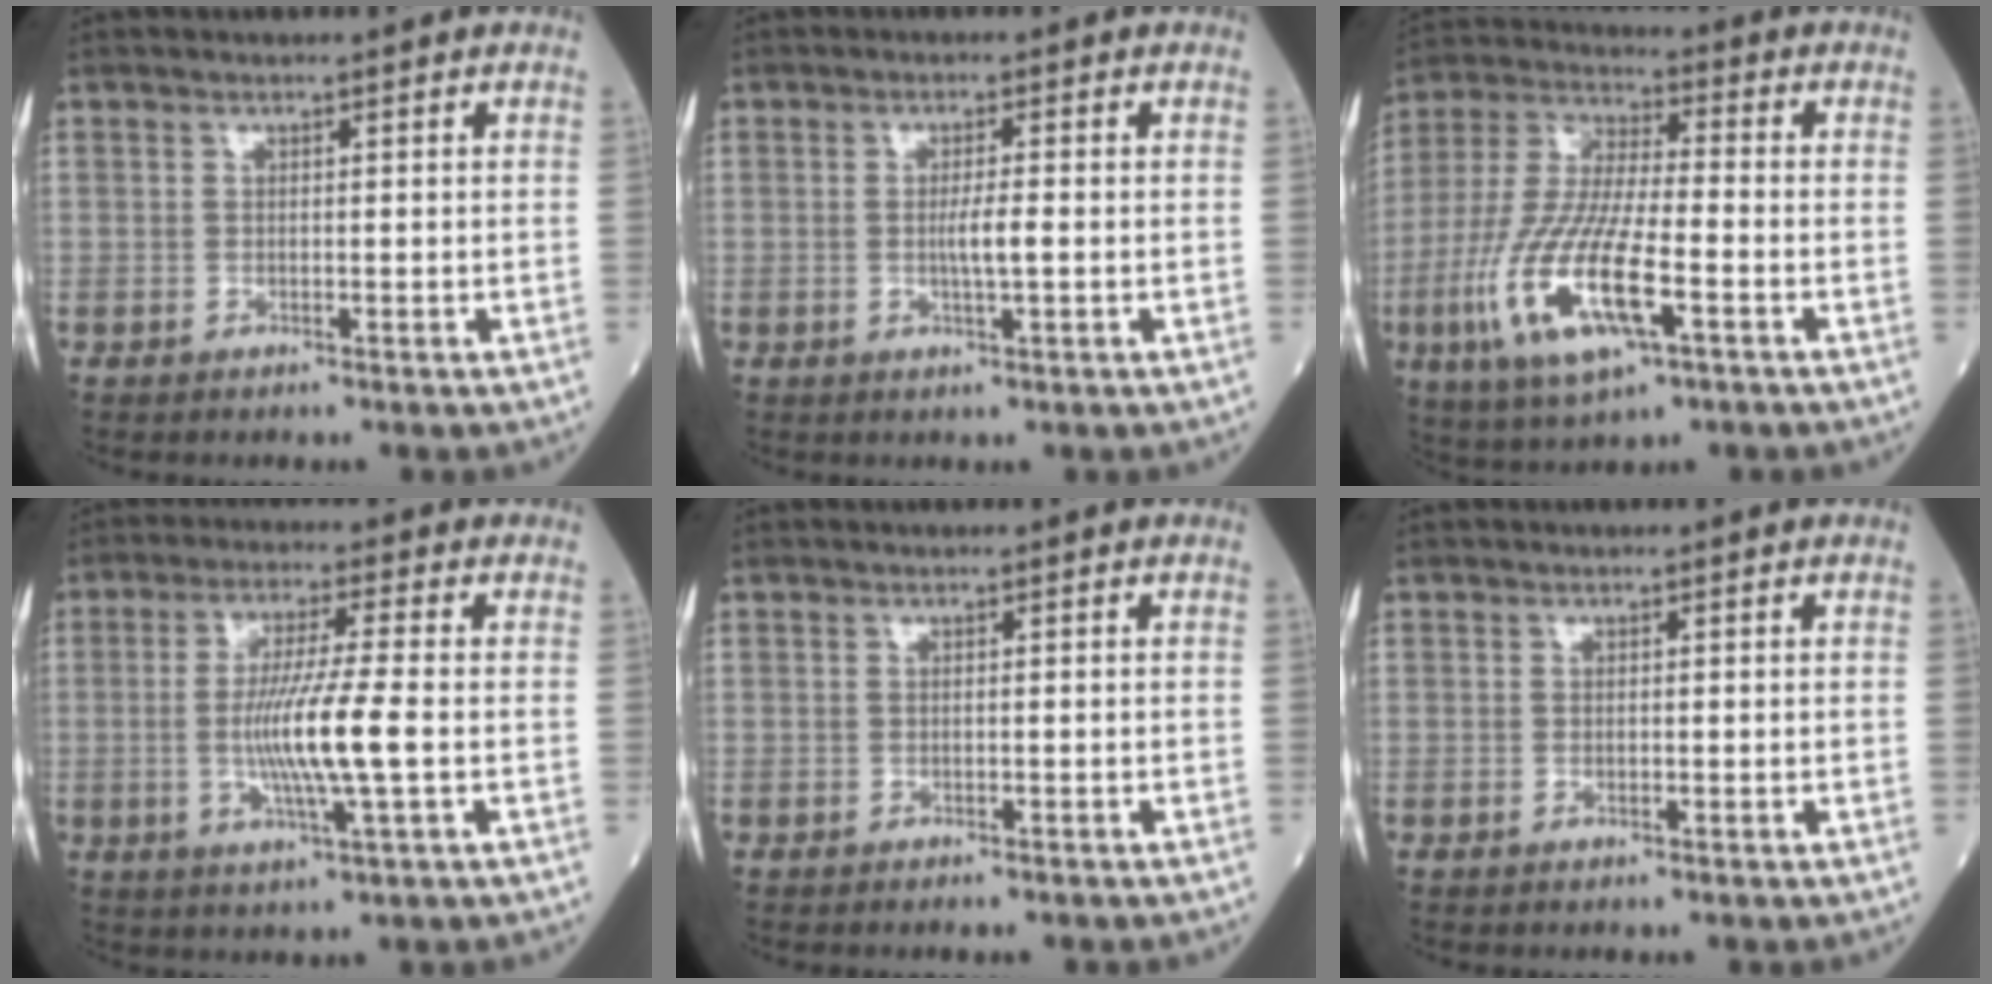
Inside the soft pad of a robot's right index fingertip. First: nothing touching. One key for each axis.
{"total": 2.8, "fx": -0.4, "fy": 0.0, "fz": 2.7, "tx": -0.054, "ty": -0.002, "tz": -0.006}
{"total": 16.5, "fx": -5.6, "fy": 3.8, "fz": 15.1, "tx": -0.326, "ty": -0.019, "tz": -0.100}
{"total": 9.3, "fx": -1.2, "fy": -0.2, "fz": 9.2, "tx": -0.181, "ty": -0.007, "tz": -0.025}
{"total": 1.3, "fx": -1.1, "fy": 0.3, "fz": 0.6, "tx": -0.012, "ty": -0.002, "tz": -0.014}
{"total": 0.6, "fx": -0.2, "fy": 0.2, "fz": 0.5, "tx": -0.012, "ty": -0.001, "tz": -0.002}